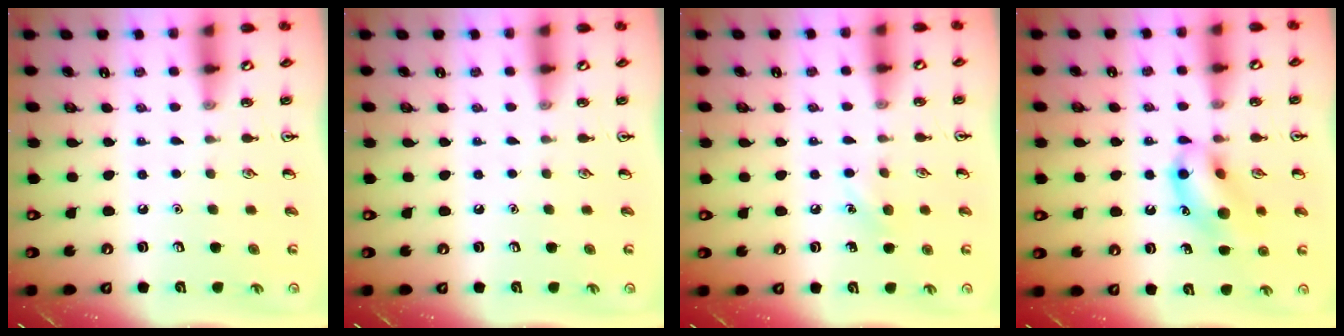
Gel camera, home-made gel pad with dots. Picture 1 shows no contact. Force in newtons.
{"total": 0.0}
{"total": 6.3, "press": 6.0, "slide": 1.9}
{"total": 13.0, "press": 12.8, "slide": 2.1}